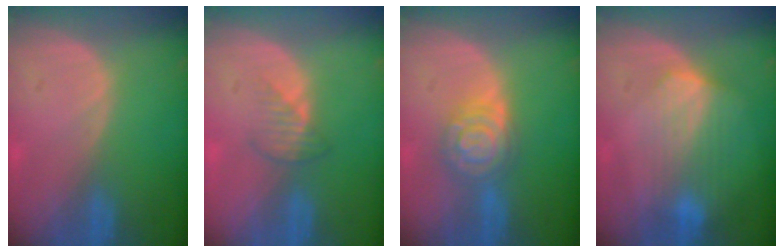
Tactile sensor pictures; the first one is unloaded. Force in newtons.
{"total": 2.5, "press": 2.5, "slide": 0.3}
{"total": 6.7, "press": 6.6, "slide": 0.4}
{"total": 7.2, "press": 6.4, "slide": 3.1}